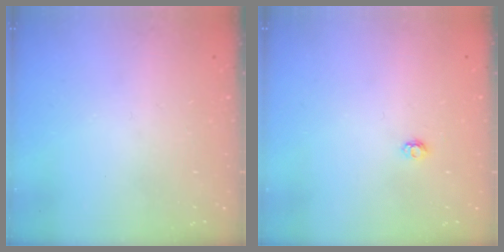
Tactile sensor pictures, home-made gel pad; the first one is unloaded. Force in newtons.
{"total": 2.9, "press": 2.9, "slide": 0.4}